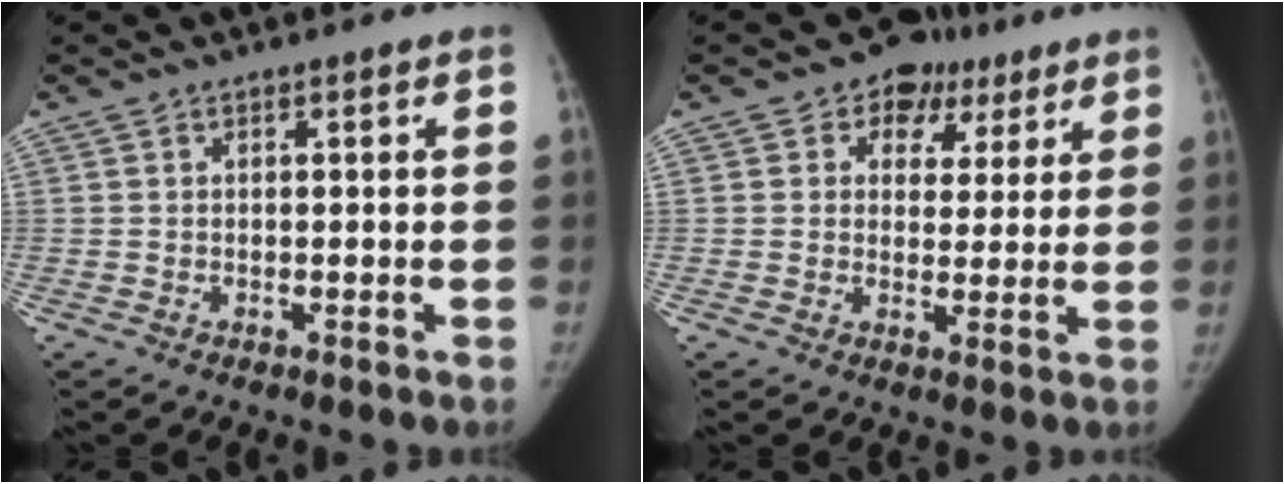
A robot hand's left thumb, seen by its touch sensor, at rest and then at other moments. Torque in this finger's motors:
{"motor_torque": [0.08, -0.15, 0.70, -0.66, 0.06]}